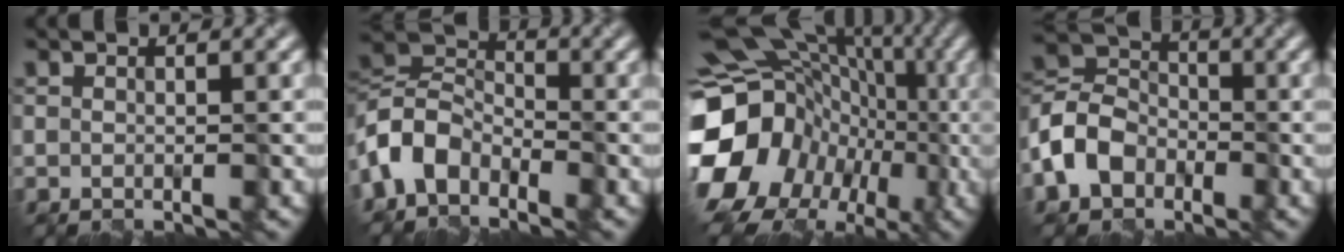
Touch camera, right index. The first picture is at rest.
{"total": 6.0, "force": [-3.3, 3.9, 3.1], "torque": [-0.069, 0.007, -0.080]}
{"total": 18.7, "force": [-3.3, 15.4, 10.0], "torque": [-0.190, -0.001, -0.054]}
{"total": 5.9, "force": [-2.7, 4.5, 2.6], "torque": [-0.053, 0.010, -0.071]}